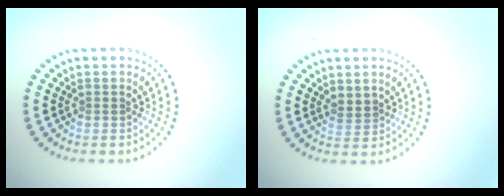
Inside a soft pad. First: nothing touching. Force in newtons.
{"total": 1.3, "press": 1.1, "slide": 0.6}